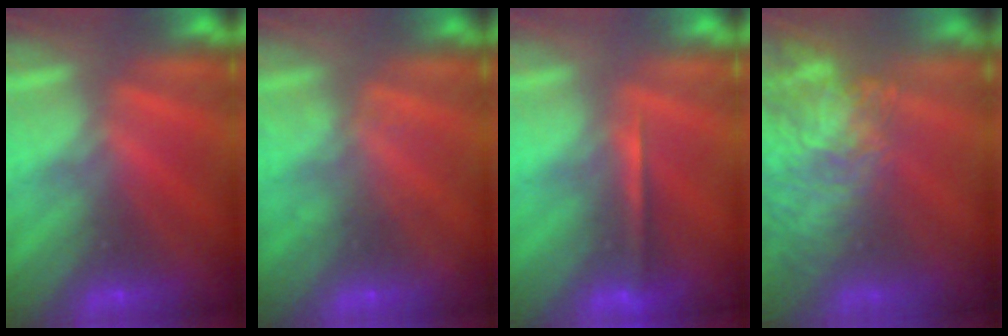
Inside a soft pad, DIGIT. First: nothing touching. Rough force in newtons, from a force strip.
{"total": 1.9}
{"total": 1.3}
{"total": 10.6}